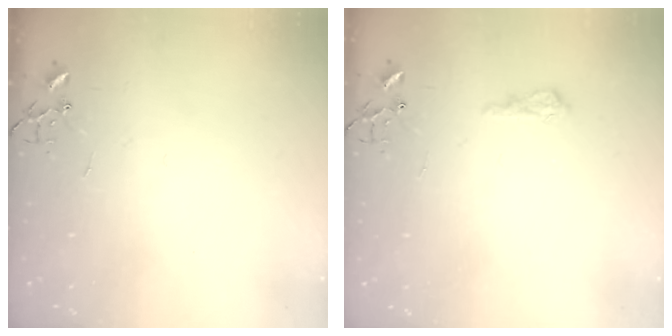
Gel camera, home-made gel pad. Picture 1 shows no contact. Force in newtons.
{"total": 8.1, "press": 8.1, "slide": 1.0}